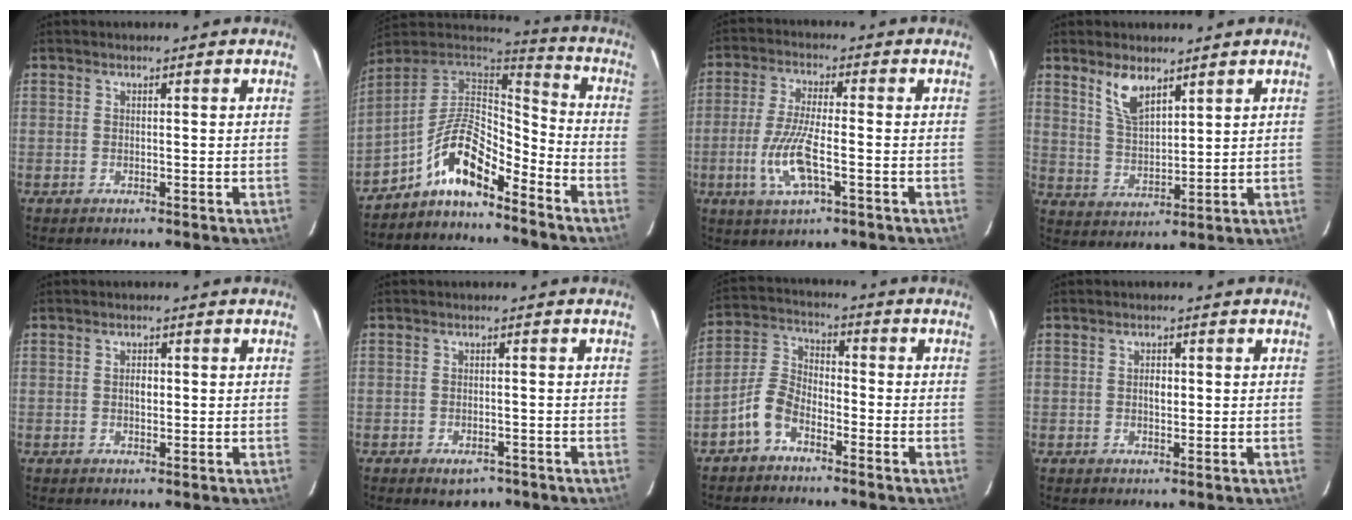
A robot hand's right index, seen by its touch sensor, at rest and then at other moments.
{"total": 11.9, "force": [-7.8, 4.0, 8.0], "torque": [-0.160, 0.018, -0.152]}
{"total": 9.5, "force": [-3.0, 2.4, 8.7], "torque": [-0.183, -0.008, -0.060]}
{"total": 6.9, "force": [4.6, 2.8, 4.3], "torque": [-0.080, 0.002, 0.097]}
{"total": 1.6, "force": [0.1, 1.1, 1.2], "torque": [-0.020, 0.006, 0.000]}
{"total": 3.8, "force": [-2.5, 2.3, 1.7], "torque": [-0.029, 0.002, -0.029]}
{"total": 6.8, "force": [-4.3, 3.6, 3.7], "torque": [-0.085, 0.021, -0.094]}
{"total": 1.8, "force": [0.1, 1.2, 1.3], "torque": [-0.022, 0.006, 0.001]}